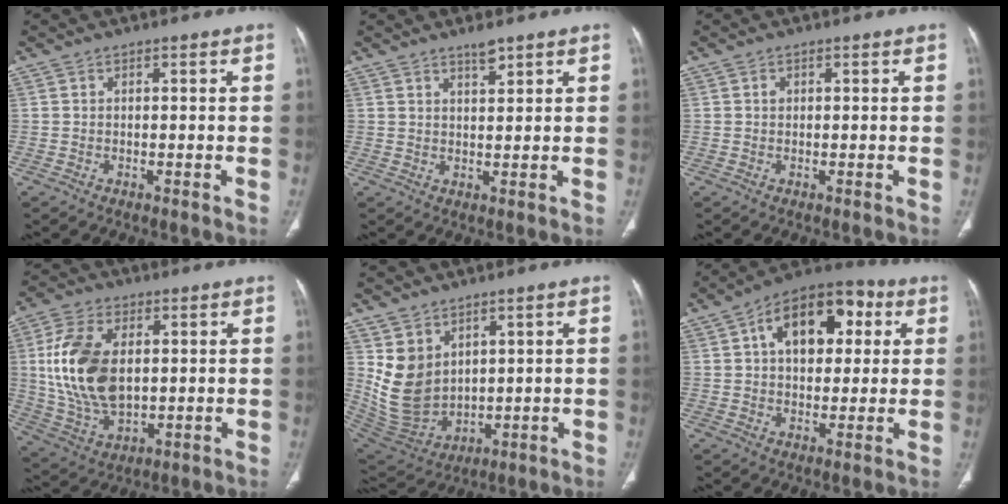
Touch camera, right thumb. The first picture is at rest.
{"total": 2.7, "force": [2.2, 0.6, 1.4], "torque": [-0.017, -0.016, 0.040]}
{"total": 0.7, "force": [0.2, 0.6, 0.3], "torque": [-0.003, 0.001, 0.003]}
{"total": 16.6, "force": [2.2, 9.9, 13.1], "torque": [-0.250, -0.006, 0.050]}
{"total": 11.8, "force": [4.1, 8.8, 6.7], "torque": [-0.104, -0.025, 0.112]}
{"total": 16.0, "force": [4.5, 10.0, 11.8], "torque": [-0.133, 0.021, 0.061]}